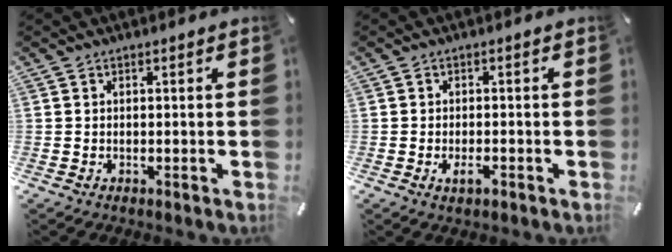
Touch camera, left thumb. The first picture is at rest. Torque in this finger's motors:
{"motor_torque": [-0.01, 0.02, 0.07, -0.06, 0.01]}